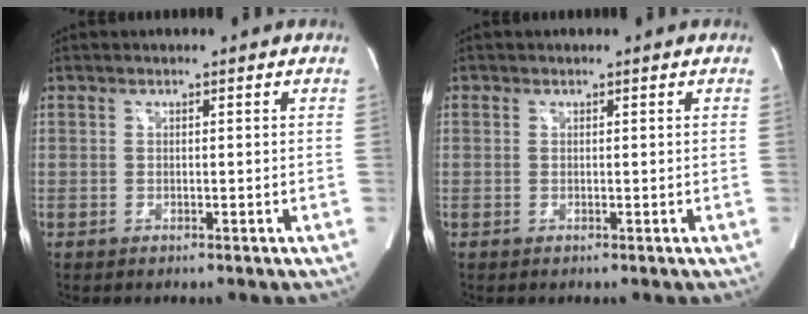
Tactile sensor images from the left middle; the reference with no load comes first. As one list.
[{"total": 0.0}]